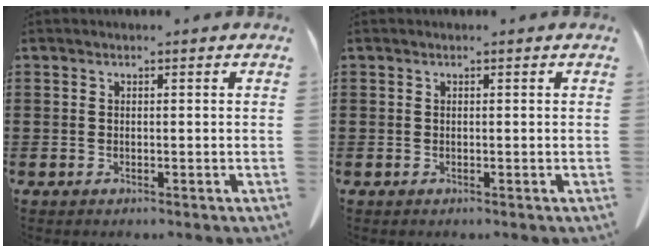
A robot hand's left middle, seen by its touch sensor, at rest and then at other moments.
{"total": 0.0}